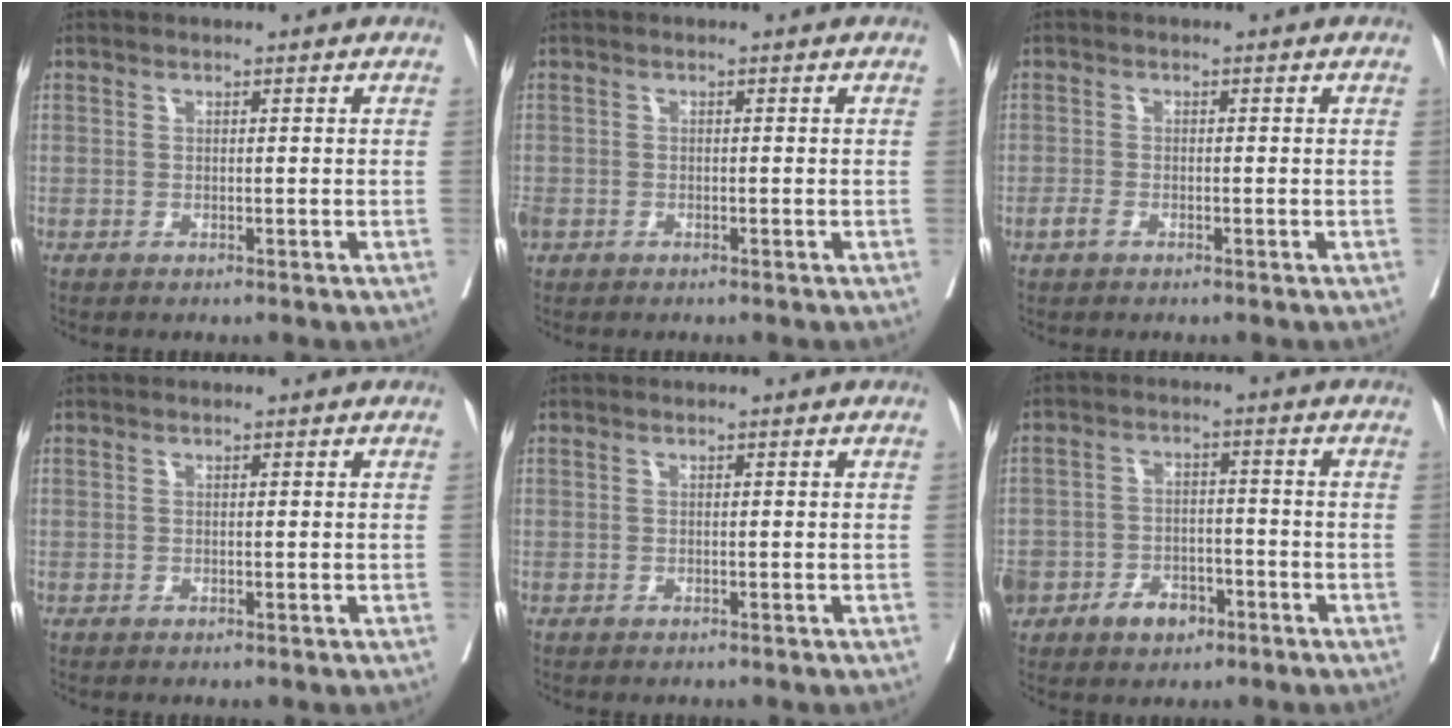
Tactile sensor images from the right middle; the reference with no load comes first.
{"total": 3.2, "force": [-1.3, 2.5, 1.6], "torque": [-0.054, -0.005, -0.023]}
{"total": 1.2, "force": [-0.8, 0.5, 0.8], "torque": [-0.018, 0.001, -0.015]}
{"total": 0.0}
{"total": 0.0}
{"total": 13.0, "force": [-5.8, 9.9, 6.1], "torque": [-0.163, 0.015, -0.088]}